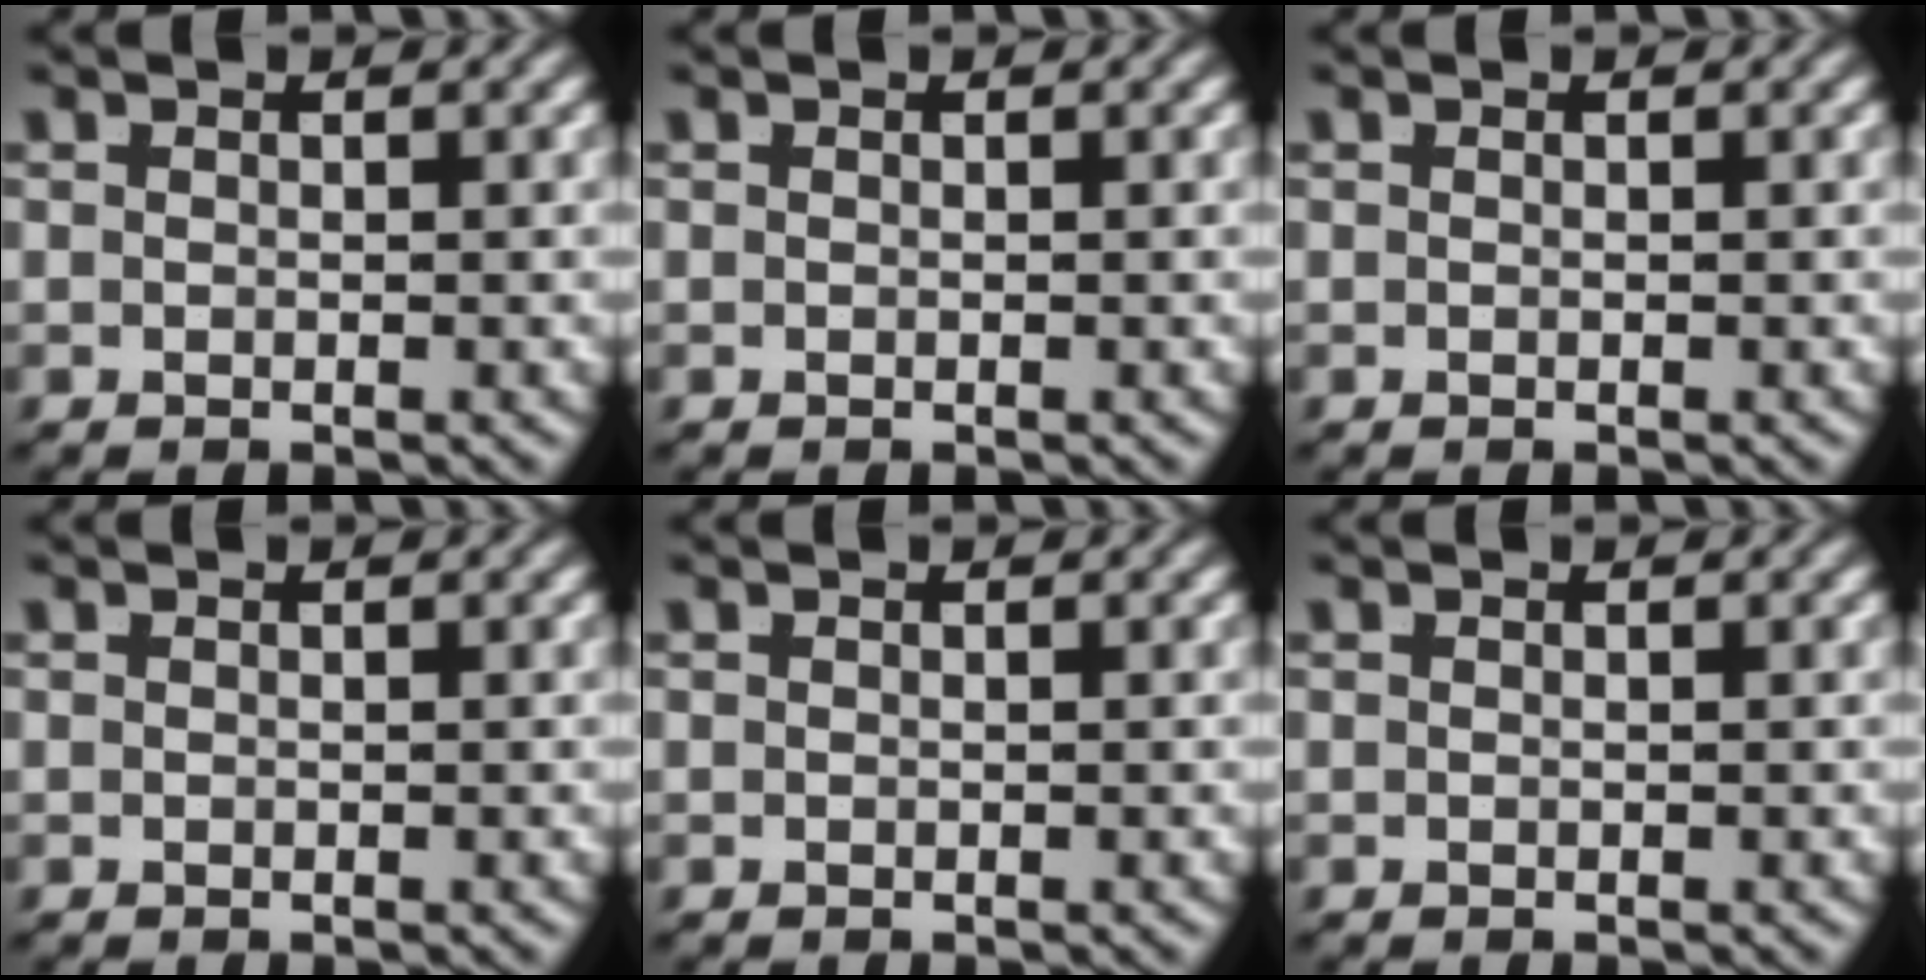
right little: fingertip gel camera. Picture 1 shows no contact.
{"total": 0.0}
{"total": 0.0}
{"total": 0.0}
{"total": 0.0}
{"total": 0.0}